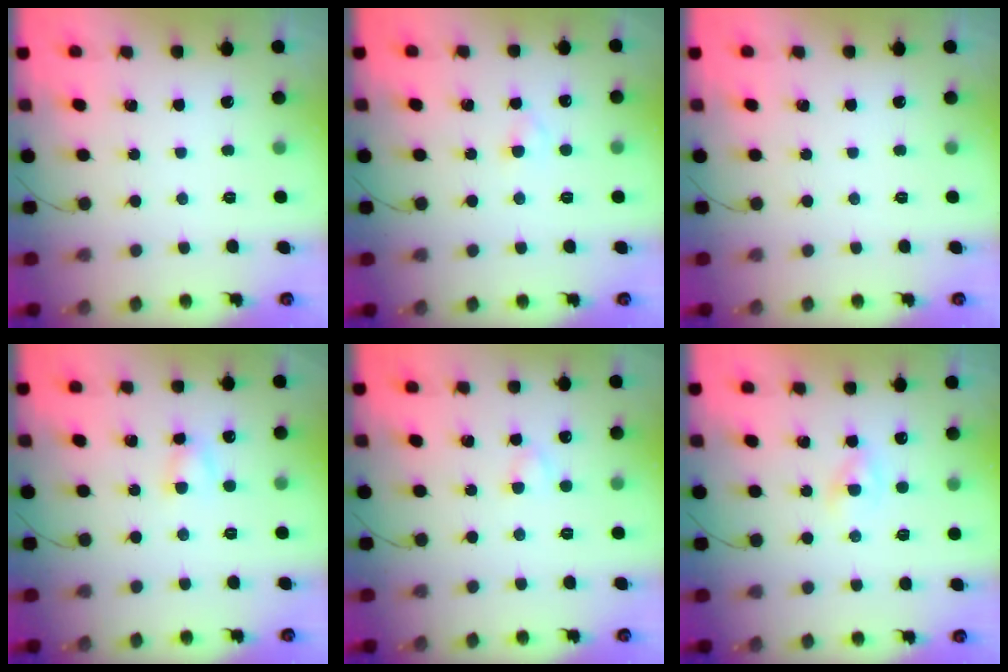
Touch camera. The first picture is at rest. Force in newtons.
{"total": 2.1, "press": 1.9, "slide": 0.9}
{"total": 0.0}
{"total": 3.5, "press": 3.3, "slide": 1.0}
{"total": 2.1, "press": 1.9, "slide": 0.9}
{"total": 1.9, "press": 1.7, "slide": 0.8}